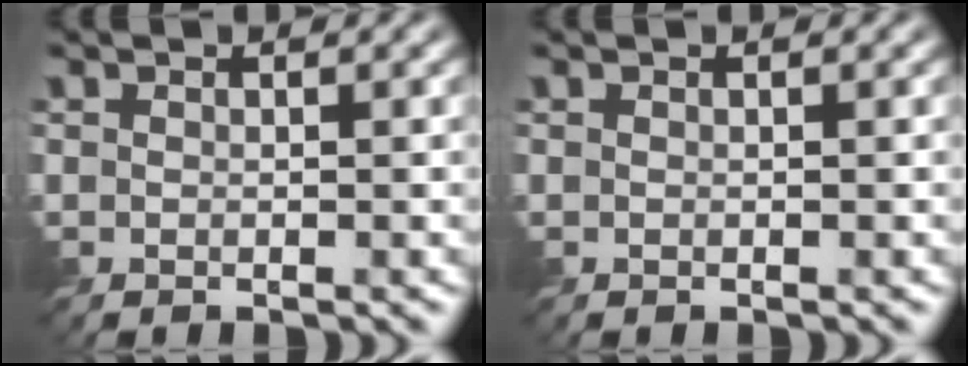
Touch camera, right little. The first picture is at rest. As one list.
[{"total": 0.0}]